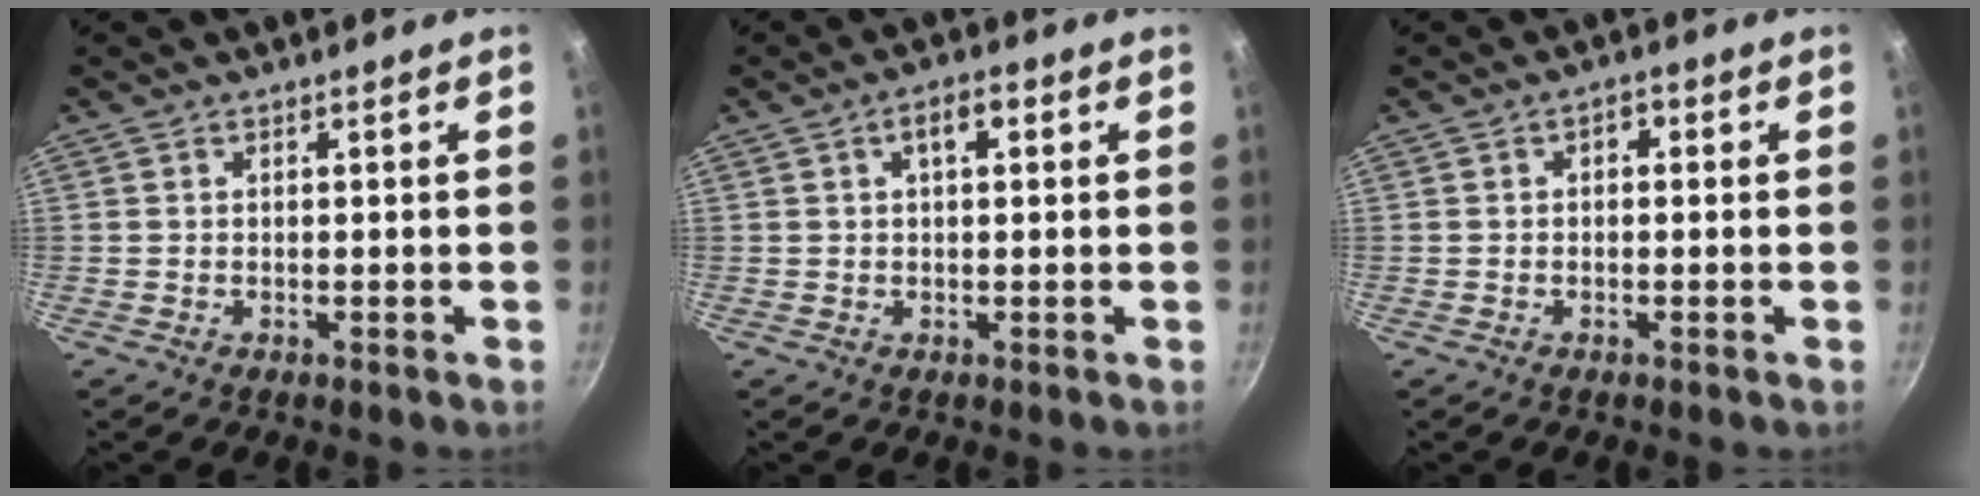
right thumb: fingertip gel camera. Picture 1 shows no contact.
{"total": 3.9, "force": [1.2, 1.9, 3.2], "torque": [-0.040, 0.012, 0.017]}
{"total": 1.9, "force": [0.2, 1.3, 1.3], "torque": [-0.015, 0.006, -0.002]}